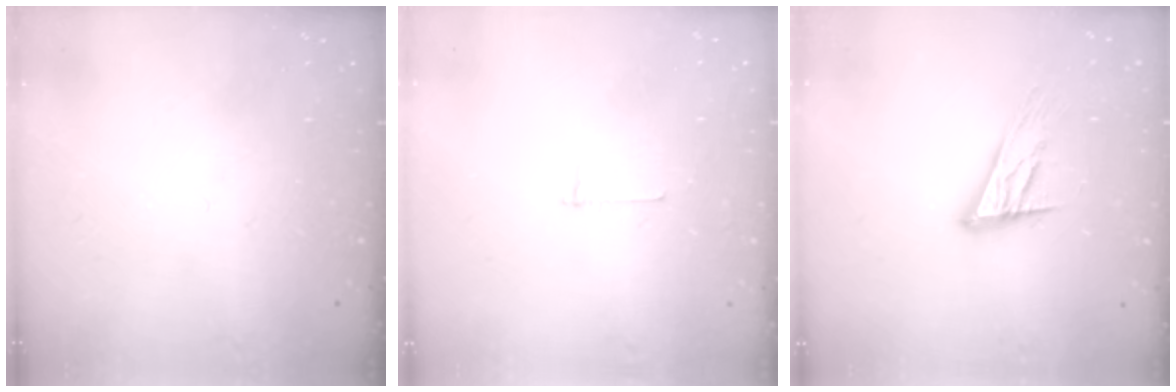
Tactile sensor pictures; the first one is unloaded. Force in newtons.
{"total": 2.7, "press": 2.7, "slide": 0.3}
{"total": 15.2, "press": 15.0, "slide": 2.7}